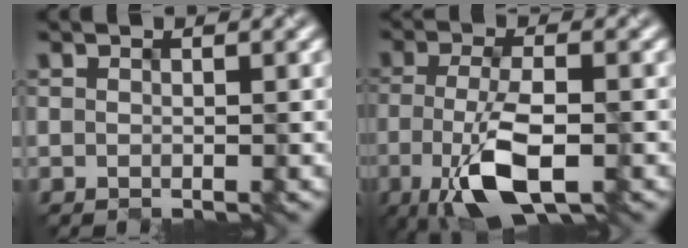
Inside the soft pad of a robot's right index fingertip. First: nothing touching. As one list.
[{"total": 6.6, "force": [-2.5, 2.2, 5.8], "torque": [-0.115, -0.005, -0.046]}]